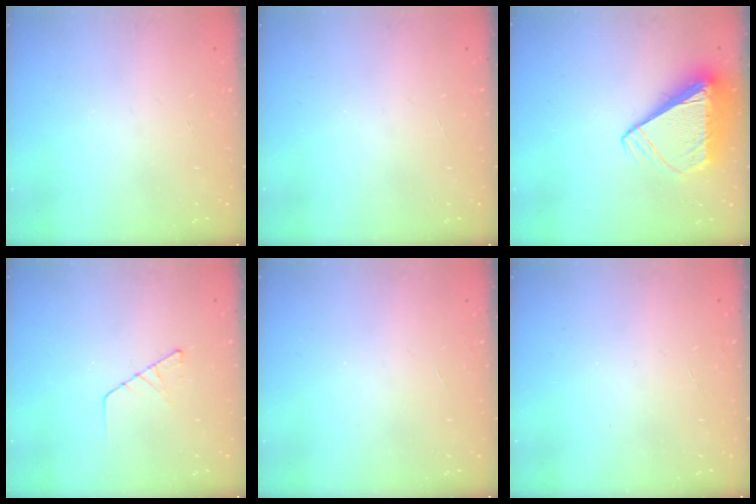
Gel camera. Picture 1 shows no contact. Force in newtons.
{"total": 0.0}
{"total": 8.9, "press": 8.8, "slide": 1.4}
{"total": 4.1, "press": 4.1, "slide": 0.5}
{"total": 0.0}
{"total": 0.0}